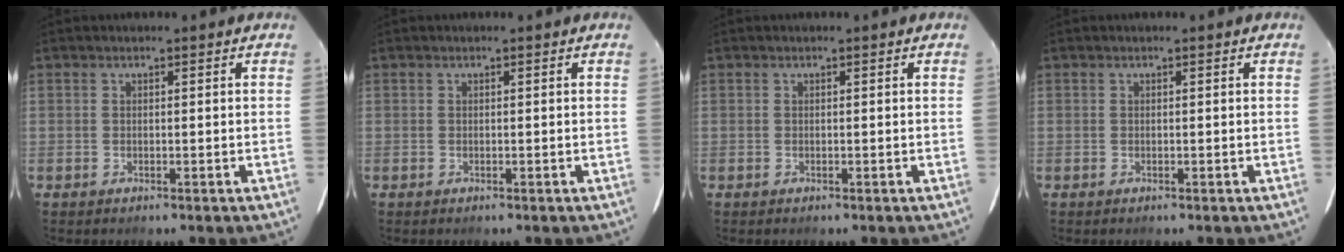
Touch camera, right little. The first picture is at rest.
{"total": 0.0}
{"total": 0.0}
{"total": 0.0}